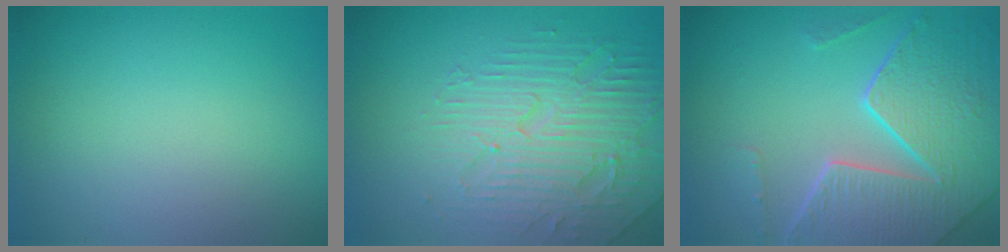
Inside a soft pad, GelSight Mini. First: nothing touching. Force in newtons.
{"total": 4.8, "press": 4.7, "slide": 1.1}
{"total": 7.9, "press": 5.7, "slide": 5.4}